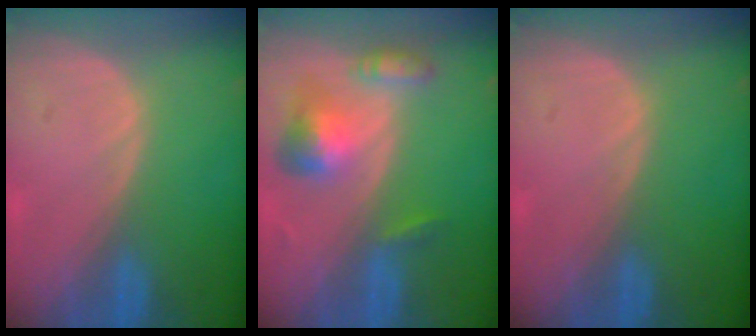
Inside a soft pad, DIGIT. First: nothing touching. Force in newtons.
{"total": 6.5, "press": 6.0, "slide": 2.5}
{"total": 0.0}